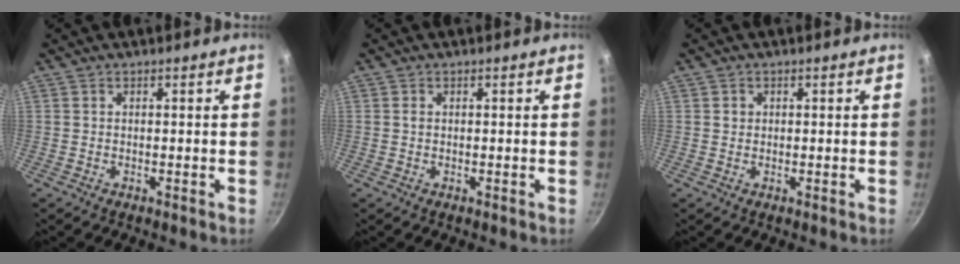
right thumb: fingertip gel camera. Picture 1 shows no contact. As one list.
[{"total": 0.7, "force": [0.1, 0.6, 0.4], "torque": [-0.006, 0.002, 0.002]}, {"total": 1.2, "force": [0.3, 1.1, 0.3], "torque": [-0.002, 0.002, 0.003]}]